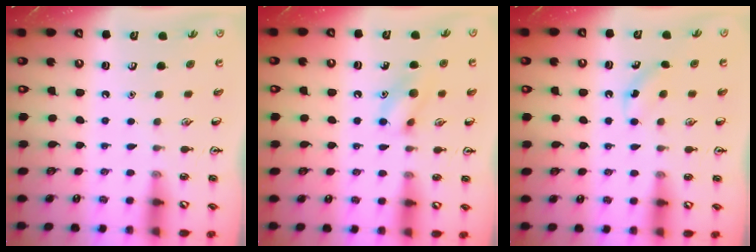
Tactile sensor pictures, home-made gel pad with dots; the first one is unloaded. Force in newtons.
{"total": 10.0, "press": 9.8, "slide": 1.7}
{"total": 2.6, "press": 2.4, "slide": 0.8}